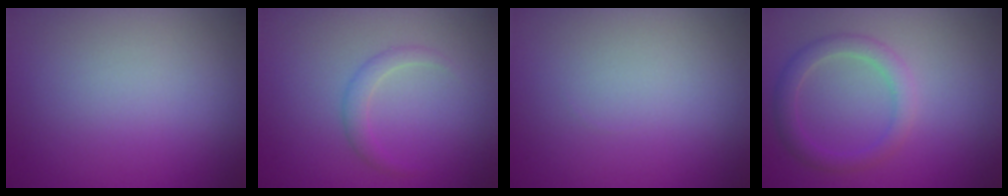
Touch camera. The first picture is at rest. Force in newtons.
{"total": 1.5, "press": 1.5, "slide": 0.1}
{"total": 0.0}
{"total": 2.5, "press": 2.5, "slide": 0.1}